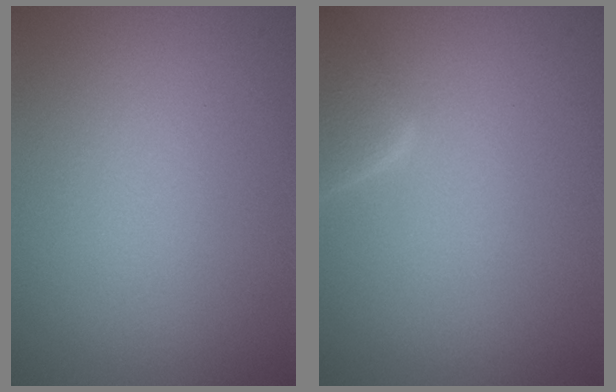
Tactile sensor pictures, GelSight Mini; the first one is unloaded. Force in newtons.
{"total": 2.7, "press": 2.7, "slide": 0.2}